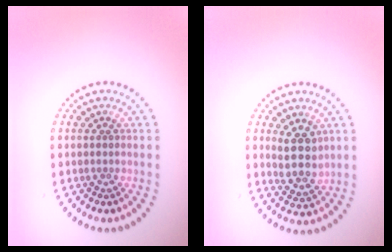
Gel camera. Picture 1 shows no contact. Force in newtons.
{"total": 3.6, "press": 3.4, "slide": 1.4}